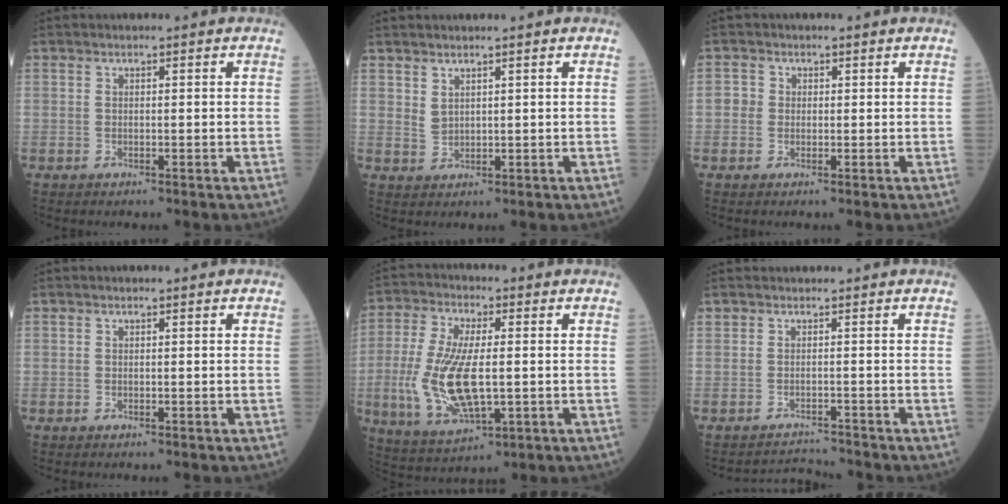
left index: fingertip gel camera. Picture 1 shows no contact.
{"total": 2.0, "force": [1.4, 1.0, 1.0], "torque": [-0.027, -0.003, 0.046]}
{"total": 2.0, "force": [-0.2, 2.0, 0.2], "torque": [0.004, 0.004, -0.004]}
{"total": 0.0}
{"total": 12.4, "force": [-1.3, 4.2, 11.6], "torque": [-0.253, -0.008, -0.010]}
{"total": 2.1, "force": [-1.6, -0.1, -1.4], "torque": [0.019, -0.005, -0.021]}